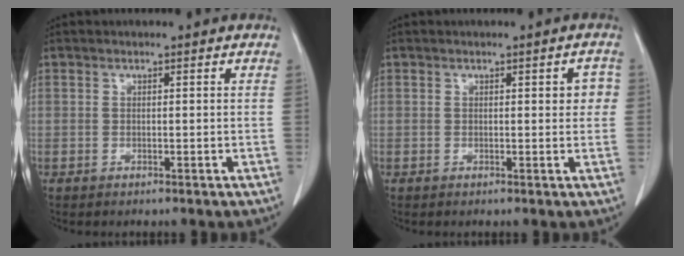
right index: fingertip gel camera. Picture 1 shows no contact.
{"total": 2.3, "force": [0.4, 1.0, 2.1], "torque": [-0.016, 0.005, 0.003]}